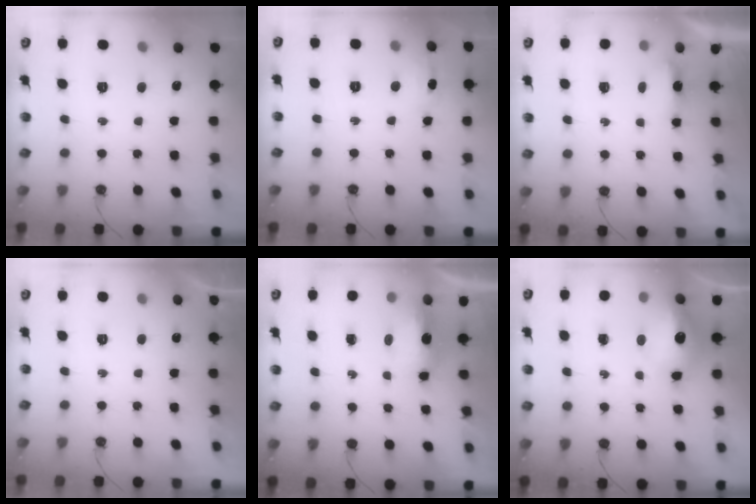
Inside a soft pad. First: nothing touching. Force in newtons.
{"total": 6.8, "press": 6.7, "slide": 0.8}
{"total": 3.0, "press": 2.9, "slide": 0.6}
{"total": 0.0}
{"total": 14.9, "press": 8.9, "slide": 11.9}
{"total": 14.6, "press": 14.5, "slide": 1.3}